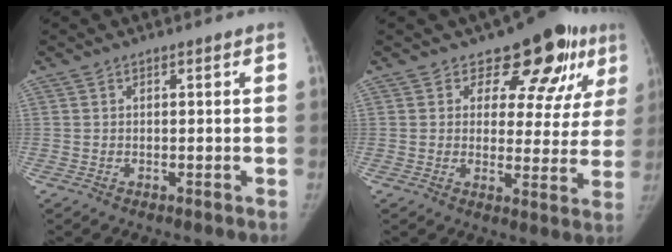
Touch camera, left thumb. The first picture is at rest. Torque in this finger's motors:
{"motor_torque": [0.11, 0.26, -0.13, 0.08, 0.05]}